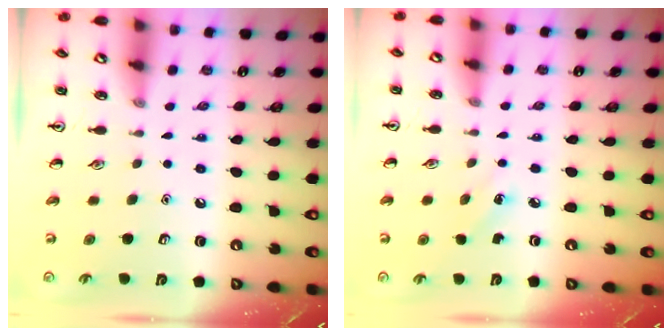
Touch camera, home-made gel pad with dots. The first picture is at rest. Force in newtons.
{"total": 1.9, "press": 1.8, "slide": 0.7}